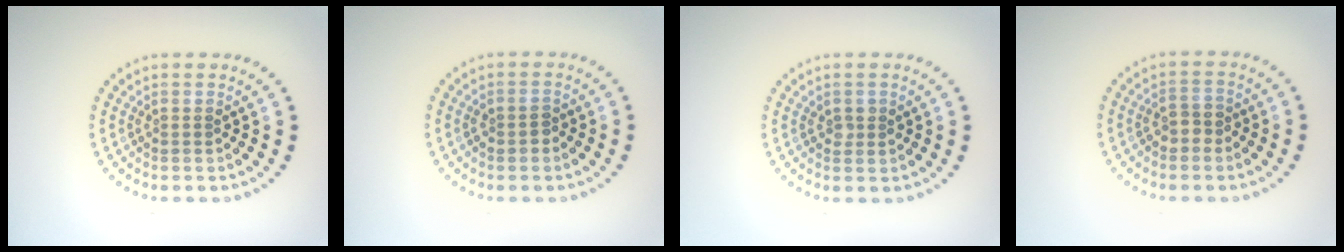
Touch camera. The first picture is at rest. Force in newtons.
{"total": 1.1, "press": 1.1, "slide": 0.3}
{"total": 1.0, "press": 1.0, "slide": 0.2}
{"total": 1.7, "press": 1.6, "slide": 0.5}